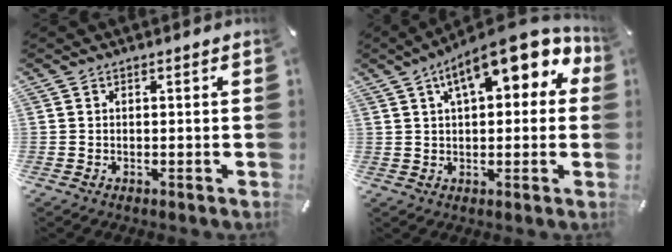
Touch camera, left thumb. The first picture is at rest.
{"total": 14.6, "force": [6.7, 6.3, 11.4], "torque": [-0.165, -0.017, 0.110]}